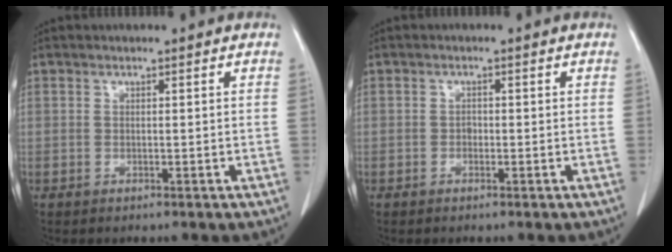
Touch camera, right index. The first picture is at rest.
{"total": 0.9, "force": [-0.3, 0.6, 0.5], "torque": [-0.006, 0.004, -0.006]}